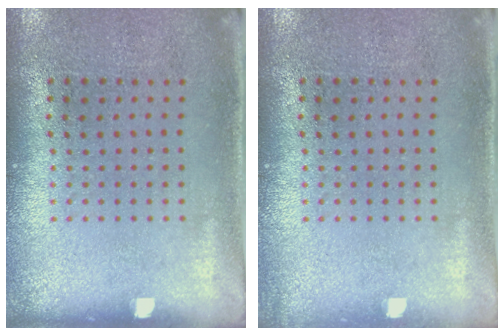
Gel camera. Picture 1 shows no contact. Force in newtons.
{"total": 0.5, "press": 0.5, "slide": 0.1}